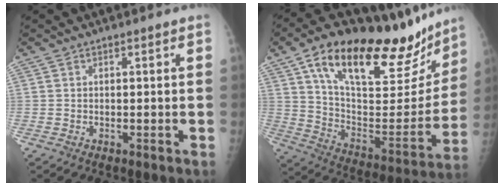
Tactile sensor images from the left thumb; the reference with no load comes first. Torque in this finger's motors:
{"motor_torque": [0.49, 0.49, 1.51, -1.25, 0.44]}